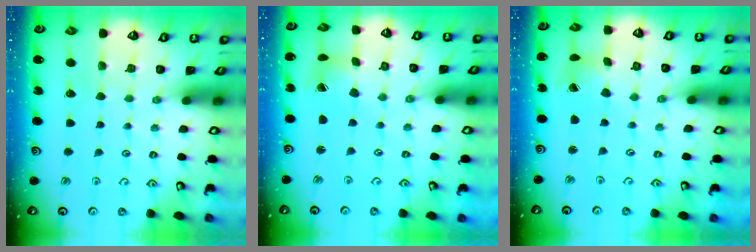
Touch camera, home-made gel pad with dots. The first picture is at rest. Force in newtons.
{"total": 5.3, "press": 5.2, "slide": 0.5}
{"total": 2.4, "press": 2.4, "slide": 0.3}